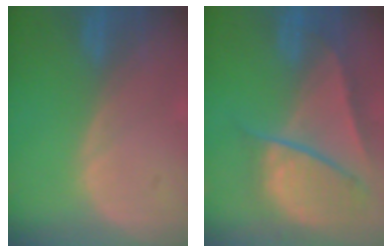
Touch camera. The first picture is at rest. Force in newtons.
{"total": 9.3, "press": 8.1, "slide": 4.7}